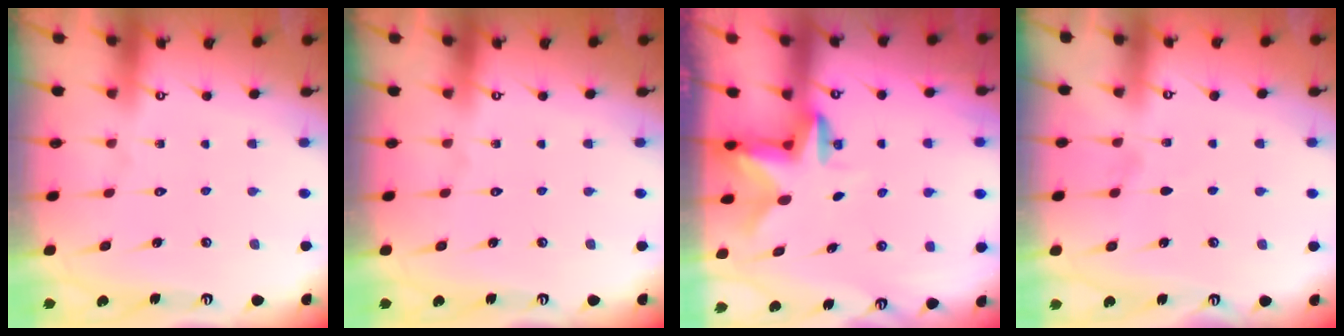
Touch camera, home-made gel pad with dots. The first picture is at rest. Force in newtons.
{"total": 0.0}
{"total": 2.4, "press": 2.3, "slide": 0.4}
{"total": 4.6, "press": 4.0, "slide": 2.3}